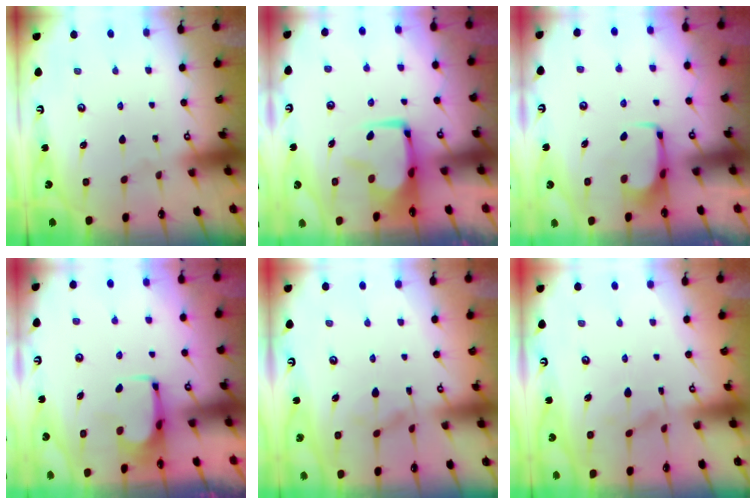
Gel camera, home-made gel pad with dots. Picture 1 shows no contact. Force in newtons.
{"total": 2.0, "press": 1.8, "slide": 0.9}
{"total": 1.7, "press": 1.6, "slide": 0.5}
{"total": 1.3, "press": 1.2, "slide": 0.5}
{"total": 1.6, "press": 1.3, "slide": 0.9}
{"total": 2.0, "press": 1.9, "slide": 0.8}